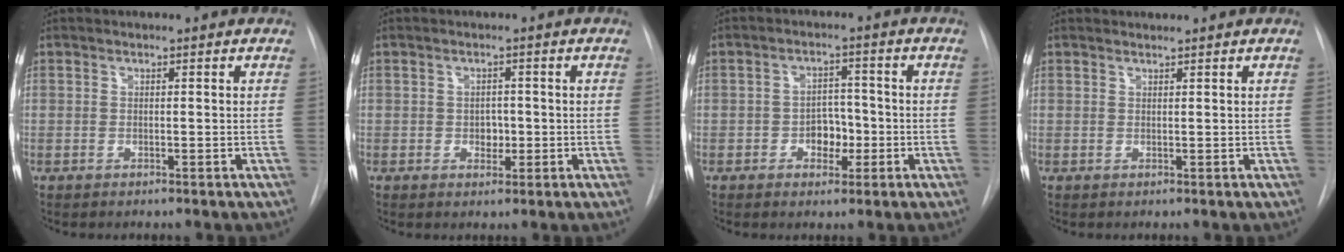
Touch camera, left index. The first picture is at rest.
{"total": 2.1, "force": [-0.4, 1.6, 1.3], "torque": [-0.015, 0.001, -0.004]}
{"total": 4.3, "force": [-1.4, 3.0, 2.8], "torque": [-0.036, 0.006, -0.021]}
{"total": 0.7, "force": [0.7, -0.1, -0.2], "torque": [-0.005, 0.004, 0.015]}